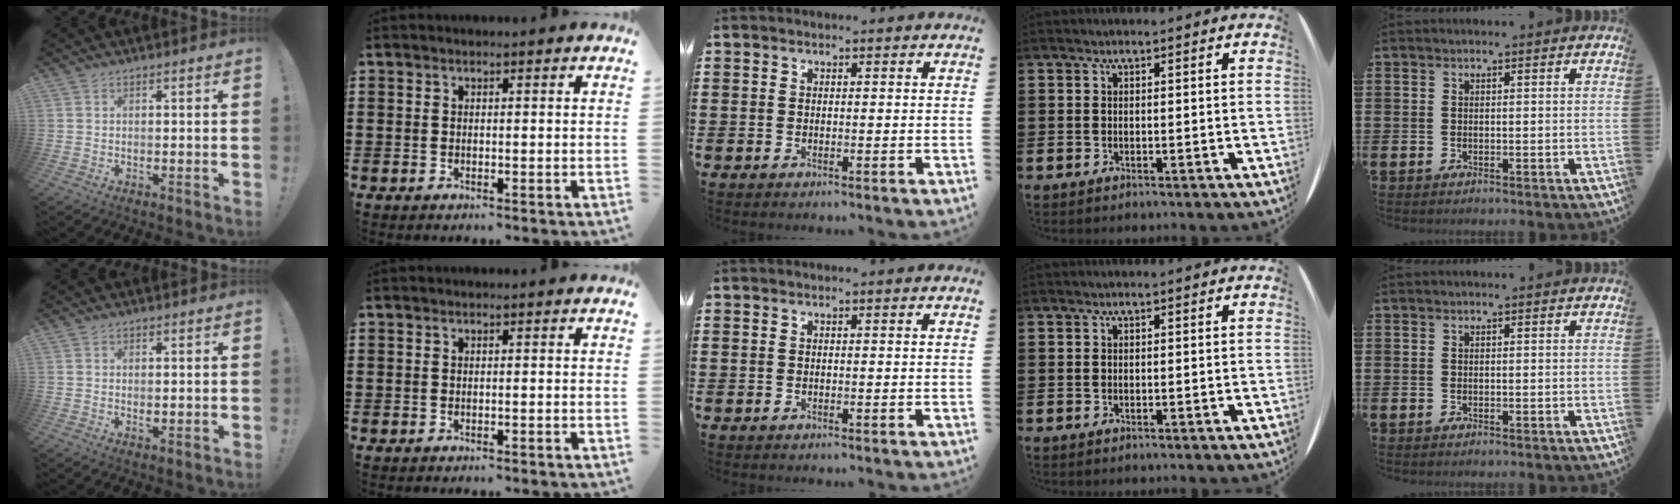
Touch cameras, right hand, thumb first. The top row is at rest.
{"thumb": {"total": 0.8, "force": [0.3, 0.5, 0.5], "torque": [-0.001, -0.003, 0.003]}, "index": {"total": 0.6, "force": [-0.5, -0.2, 0.1], "torque": [-0.003, -0.003, -0.010]}}